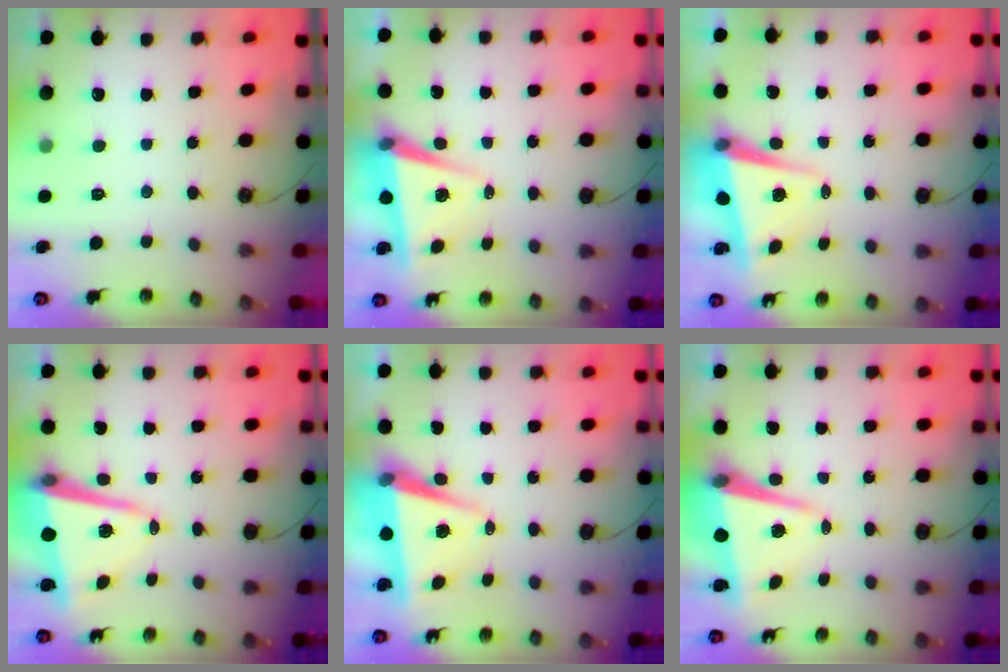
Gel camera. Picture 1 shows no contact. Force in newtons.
{"total": 6.1, "press": 4.4, "slide": 4.3}
{"total": 6.1, "press": 6.0, "slide": 1.1}
{"total": 9.8, "press": 9.6, "slide": 1.6}
{"total": 7.5, "press": 6.1, "slide": 4.4}
{"total": 7.9, "press": 7.6, "slide": 2.0}